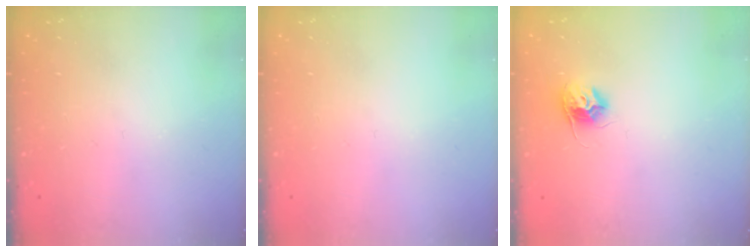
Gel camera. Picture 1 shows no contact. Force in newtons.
{"total": 0.0}
{"total": 9.1, "press": 9.1, "slide": 0.4}